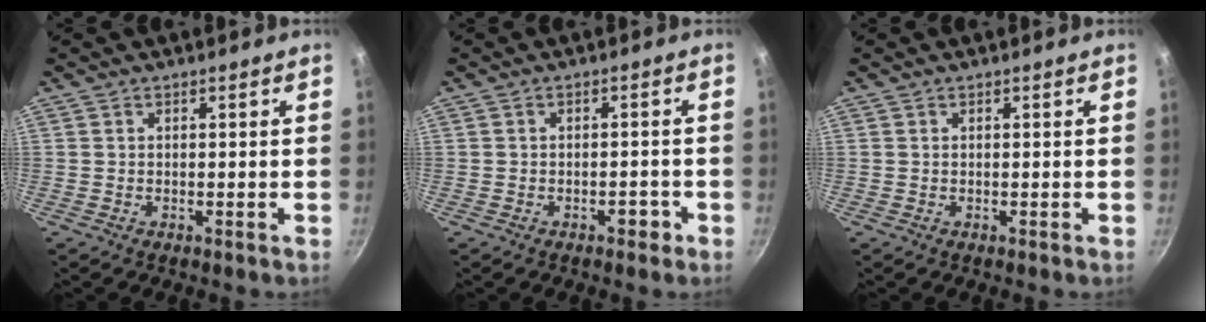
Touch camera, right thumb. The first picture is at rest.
{"total": 2.2, "force": [-1.3, 1.3, 1.3], "torque": [-0.004, 0.021, -0.012]}
{"total": 0.0}